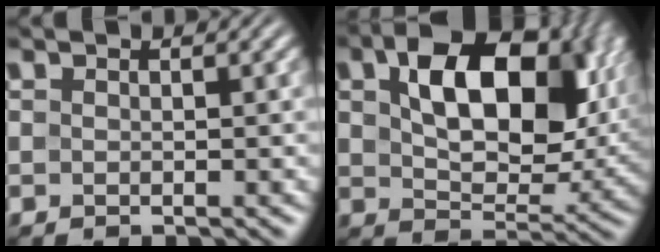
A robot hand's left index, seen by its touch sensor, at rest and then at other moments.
{"total": 12.6, "force": [3.4, 7.6, 9.4], "torque": [-0.142, -0.001, 0.064]}